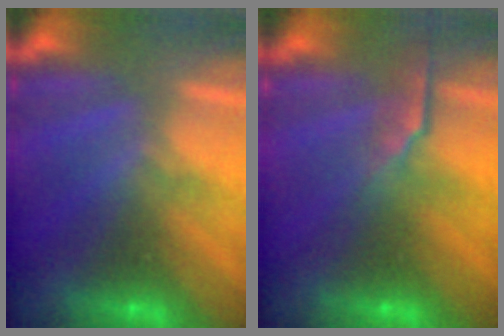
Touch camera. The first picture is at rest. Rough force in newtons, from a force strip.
{"total": 2.7}